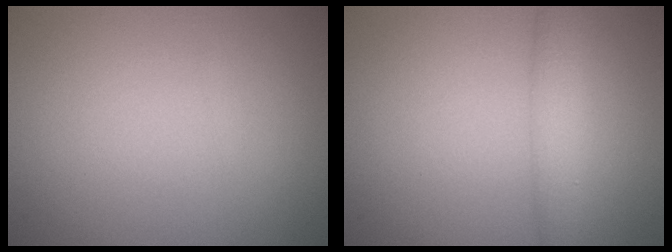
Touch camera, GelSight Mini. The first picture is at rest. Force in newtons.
{"total": 2.7, "press": 2.7, "slide": 0.2}